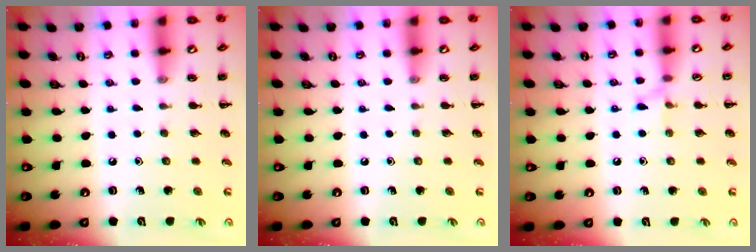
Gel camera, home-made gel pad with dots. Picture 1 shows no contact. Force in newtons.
{"total": 0.0}
{"total": 5.0, "press": 4.8, "slide": 1.5}